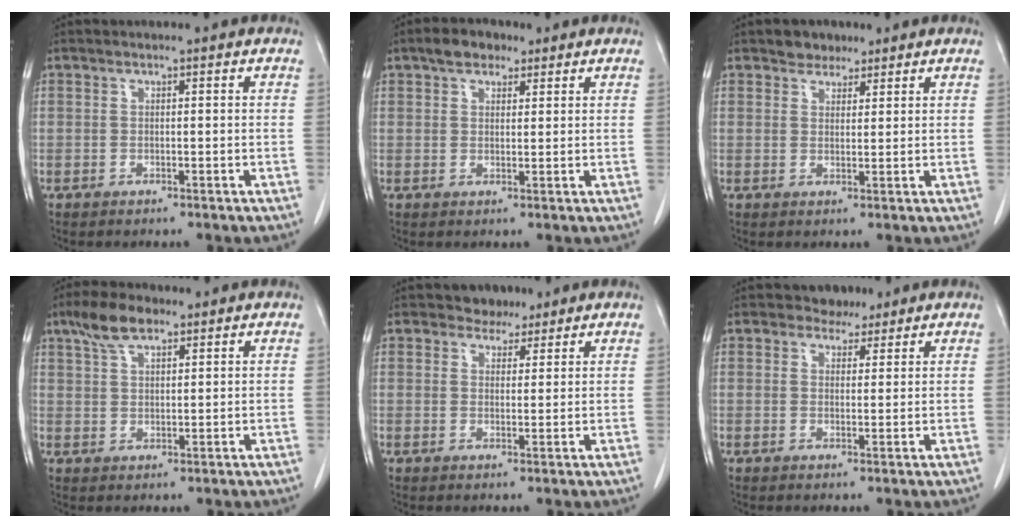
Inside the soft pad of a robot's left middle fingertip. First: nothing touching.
{"total": 4.1, "force": [2.7, 2.4, 2.0], "torque": [-0.035, 0.013, 0.047]}
{"total": 3.0, "force": [2.3, 1.9, 0.5], "torque": [-0.008, 0.005, 0.036]}
{"total": 5.8, "force": [4.0, 2.2, 3.6], "torque": [-0.076, 0.014, 0.078]}
{"total": 3.1, "force": [2.6, 1.6, 0.3], "torque": [-0.003, 0.003, 0.041]}
{"total": 2.9, "force": [2.4, 1.5, 0.2], "torque": [-0.002, 0.003, 0.037]}